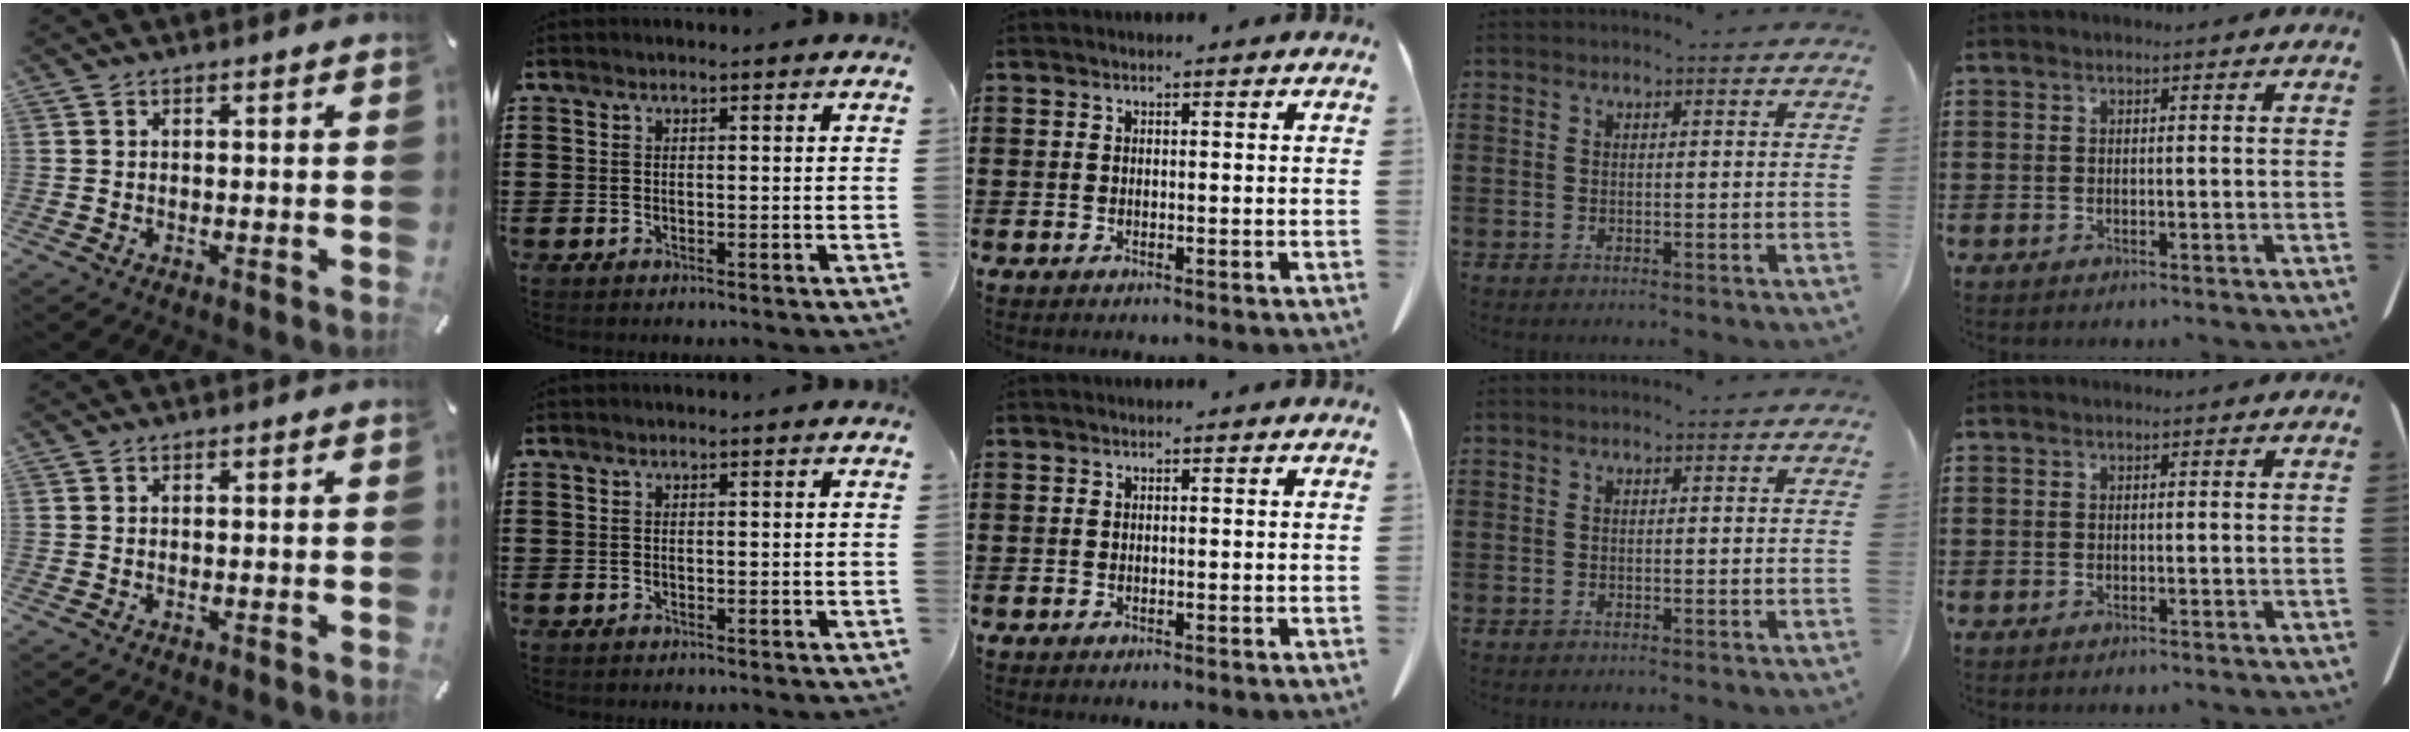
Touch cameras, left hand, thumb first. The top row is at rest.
{}